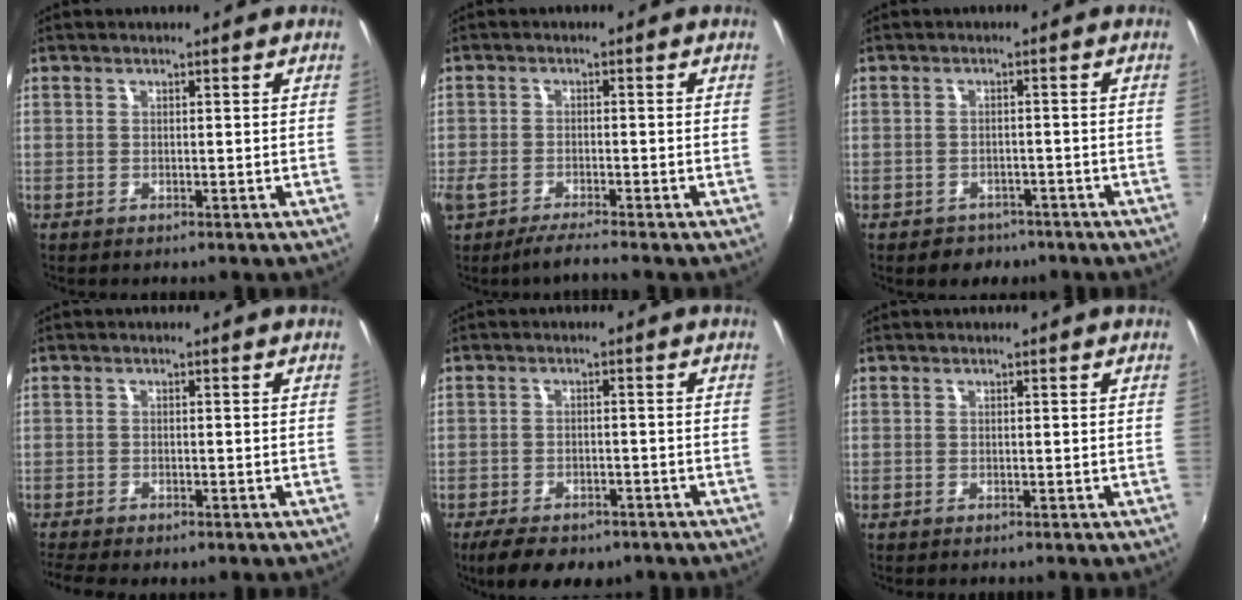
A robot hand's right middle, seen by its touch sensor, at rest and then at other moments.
{"total": 4.9, "force": [-4.1, 0.3, 2.7], "torque": [-0.070, -0.022, -0.082]}
{"total": 4.0, "force": [-2.9, 2.8, 0.7], "torque": [-0.019, 0.002, -0.037]}
{"total": 5.3, "force": [-4.2, 1.2, 2.9], "torque": [-0.073, -0.029, -0.072]}
{"total": 9.4, "force": [-7.0, 3.9, 4.9], "torque": [-0.111, -0.024, -0.106]}
{"total": 0.0}